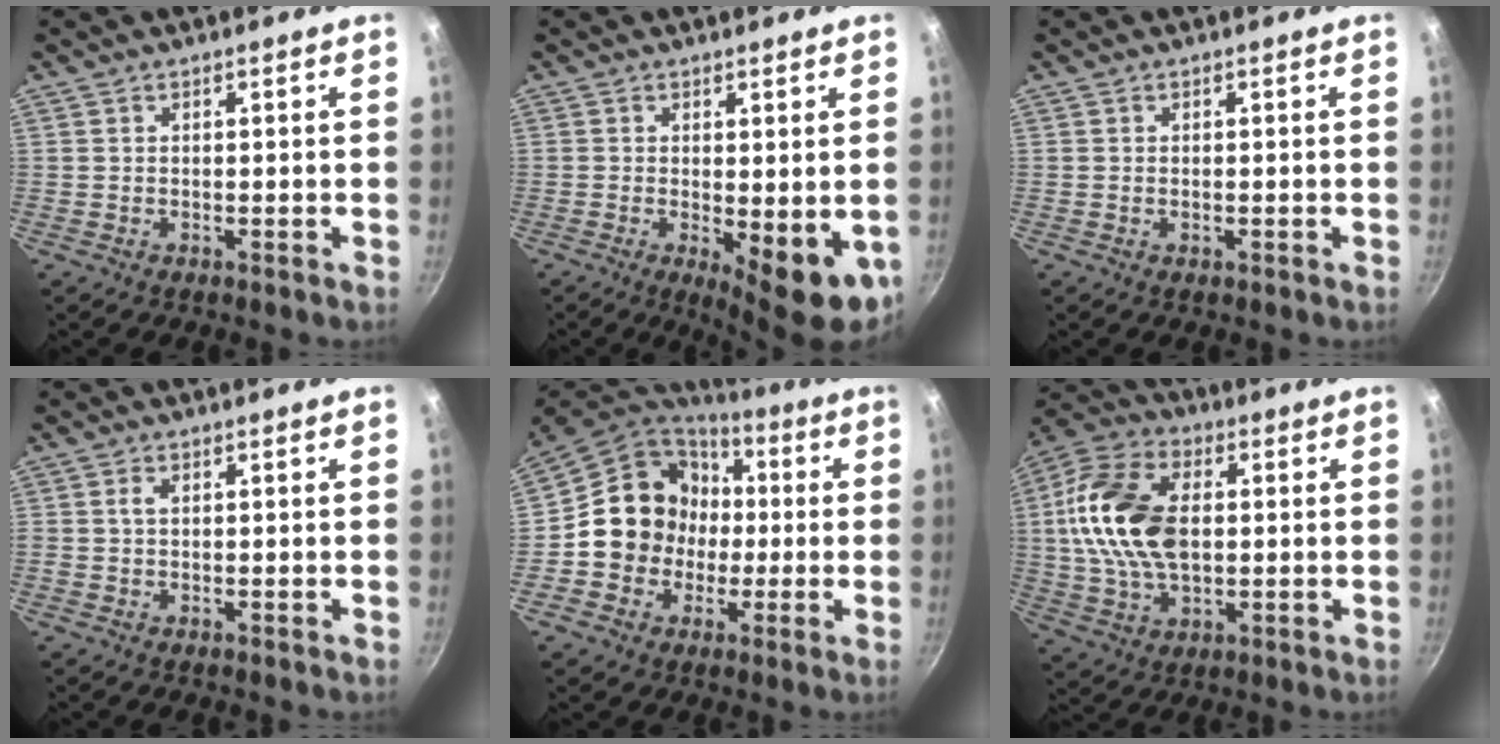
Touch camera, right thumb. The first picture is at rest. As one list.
[{"total": 9.4, "force": [-1.6, 3.4, 8.6], "torque": [-0.100, -0.008, -0.010]}, {"total": 0.6, "force": [-0.2, 0.3, 0.5], "torque": [-0.008, 0.002, -0.003]}, {"total": 1.4, "force": [0.2, 0.9, 1.0], "torque": [-0.017, 0.004, 0.002]}, {"total": 15.6, "force": [-0.5, 14.3, 6.2], "torque": [-0.071, 0.036, -0.014]}, {"total": 18.3, "force": [1.5, 11.5, 14.2], "torque": [-0.256, 0.015, 0.017]}]